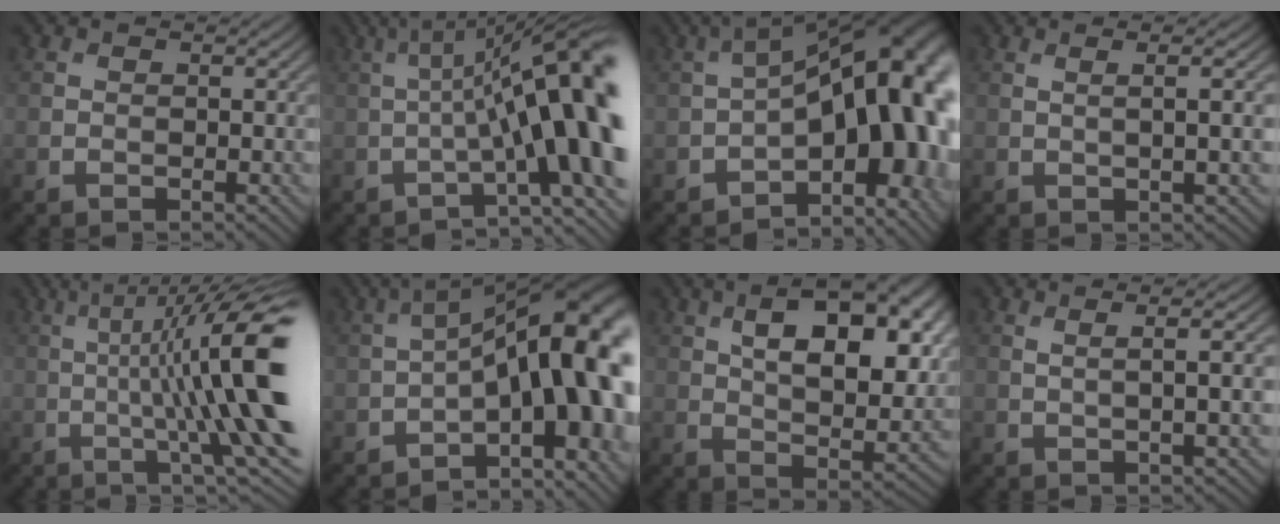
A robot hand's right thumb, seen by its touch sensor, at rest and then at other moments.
{"total": 15.8, "force": [-1.1, 3.4, 15.4], "torque": [-0.194, 0.023, -0.012]}
{"total": 16.7, "force": [-2.2, 7.8, 14.6], "torque": [-0.192, 0.002, -0.024]}
{"total": 4.6, "force": [0.8, 0.8, 4.4], "torque": [-0.063, 0.019, 0.012]}
{"total": 16.7, "force": [0.3, 3.5, 16.4], "torque": [-0.228, 0.017, 0.018]}
{"total": 16.4, "force": [-2.0, 6.1, 15.1], "torque": [-0.201, 0.011, -0.026]}
{"total": 16.0, "force": [5.8, 7.5, 12.8], "torque": [-0.189, 0.015, 0.083]}
{"total": 5.1, "force": [1.2, 0.9, 4.9], "torque": [-0.075, 0.021, 0.018]}